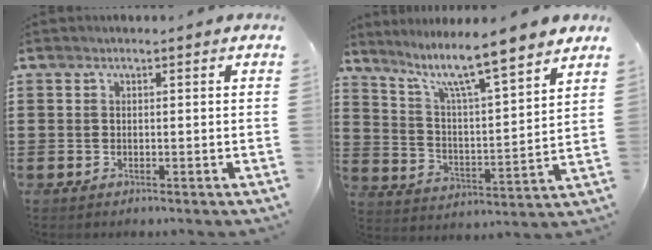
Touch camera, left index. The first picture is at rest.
{"total": 8.7, "force": [7.4, 0.4, 4.7], "torque": [-0.112, -0.055, 0.118]}